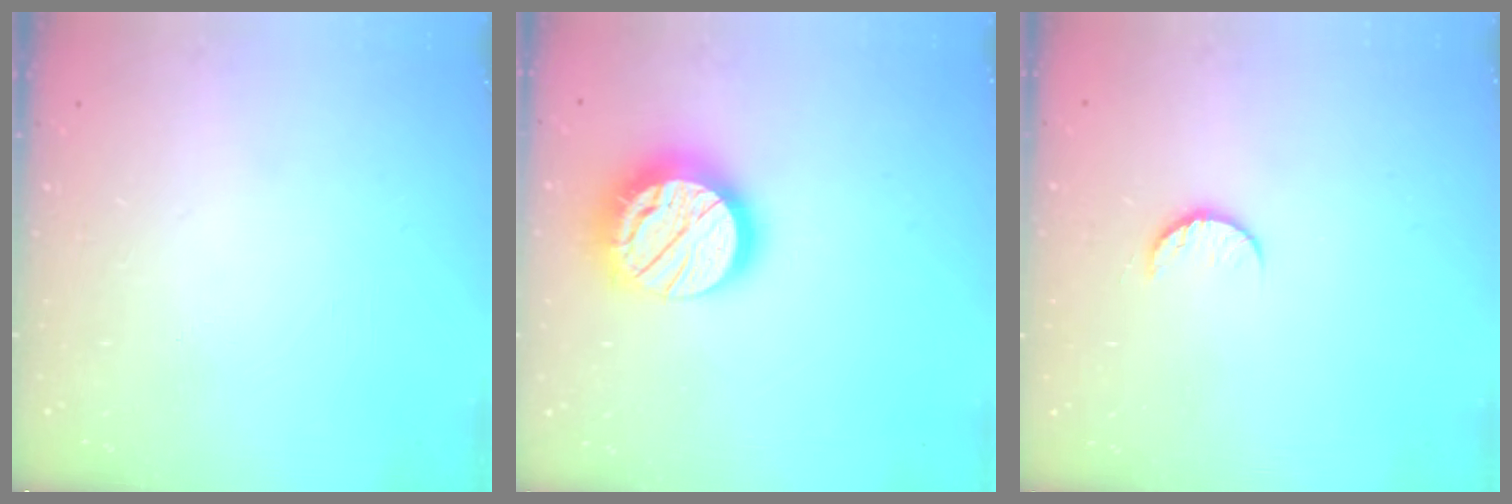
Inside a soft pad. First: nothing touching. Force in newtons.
{"total": 18.4, "press": 18.3, "slide": 1.4}
{"total": 6.5, "press": 6.5, "slide": 0.7}